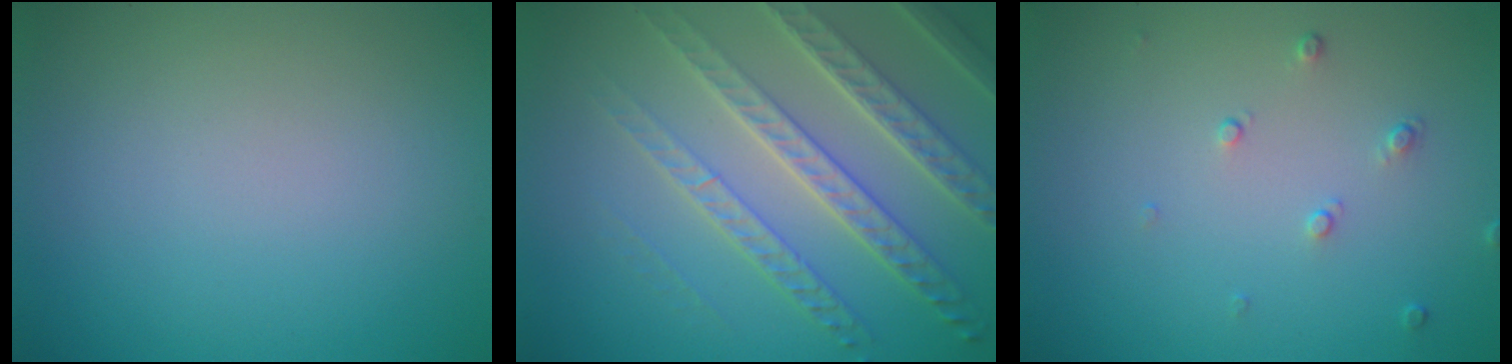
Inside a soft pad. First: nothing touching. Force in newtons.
{"total": 7.2, "press": 5.1, "slide": 5.1}
{"total": 0.9, "press": 0.6, "slide": 0.7}